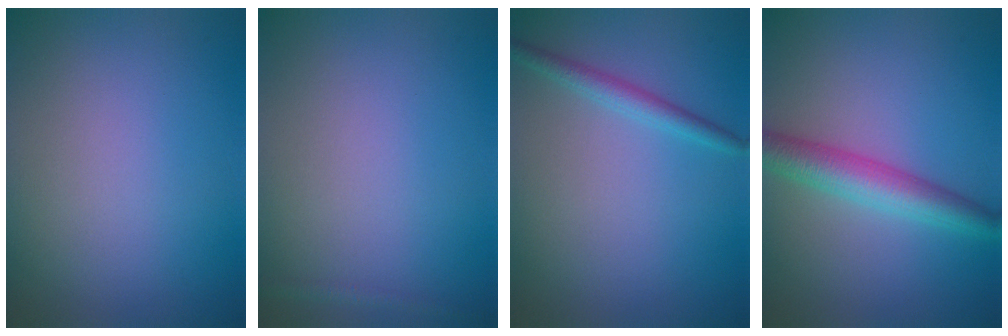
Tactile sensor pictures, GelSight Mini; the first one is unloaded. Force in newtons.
{"total": 0.8, "press": 0.8, "slide": 0.0}
{"total": 1.9, "press": 1.9, "slide": 0.2}
{"total": 4.4, "press": 4.4, "slide": 0.1}